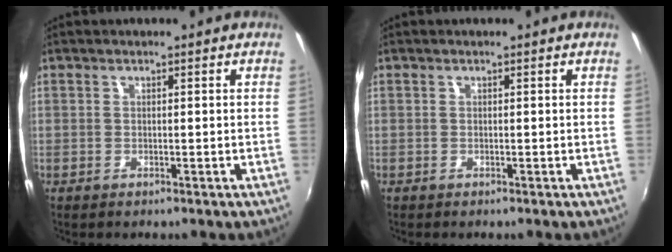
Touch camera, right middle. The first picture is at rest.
{"total": 0.0}